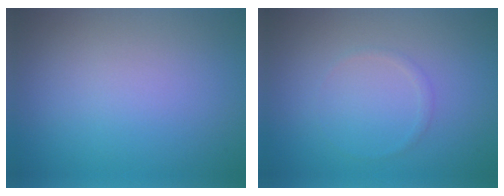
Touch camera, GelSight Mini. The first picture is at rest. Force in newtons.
{"total": 0.6, "press": 0.6, "slide": 0.1}